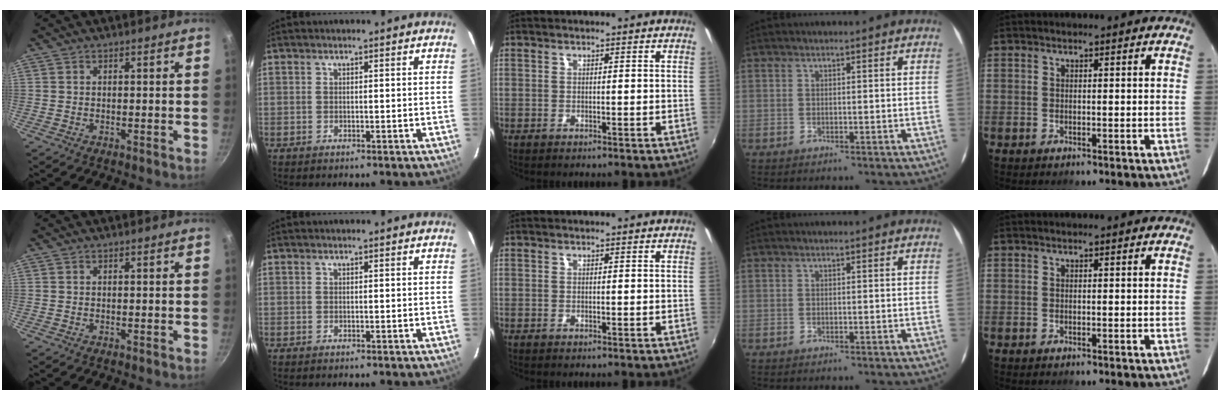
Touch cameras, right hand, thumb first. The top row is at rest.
{}